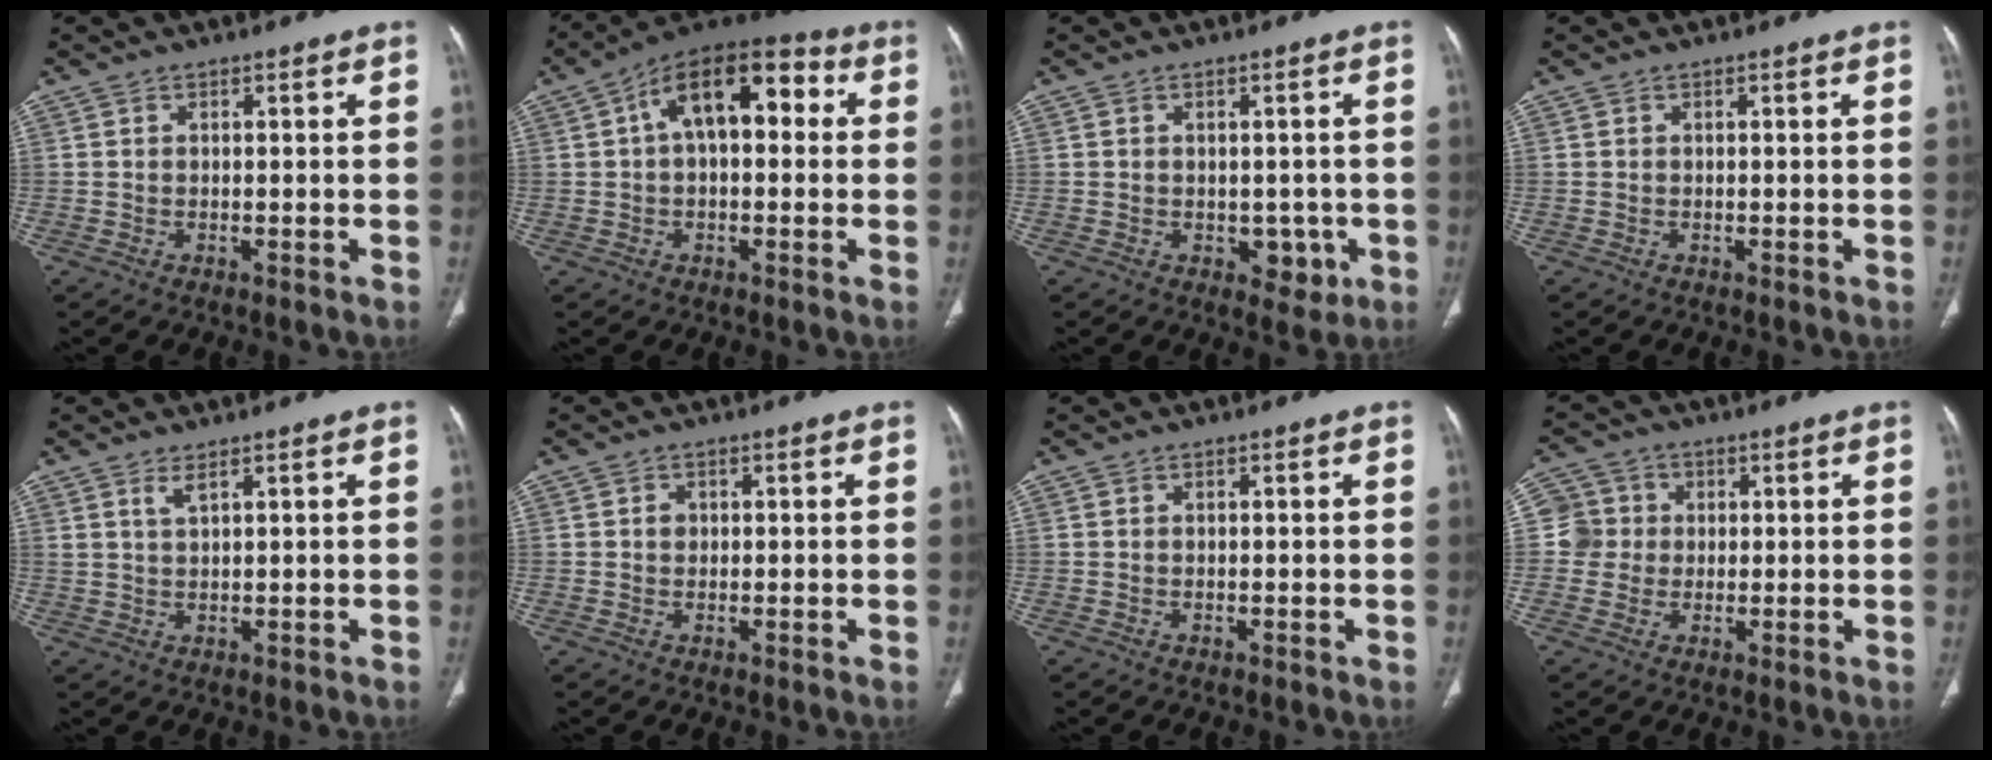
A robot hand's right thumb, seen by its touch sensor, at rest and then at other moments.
{"total": 15.2, "force": [3.1, 8.1, 12.5], "torque": [-0.173, 0.042, 0.040]}
{"total": 4.2, "force": [-1.0, 3.1, 2.6], "torque": [-0.007, 0.001, -0.006]}
{"total": 0.0}
{"total": 2.0, "force": [1.4, 0.4, 1.4], "torque": [-0.031, -0.009, 0.034]}
{"total": 1.2, "force": [0.2, 1.1, 0.5], "torque": [-0.004, 0.003, 0.002]}
{"total": 0.0}
{"total": 5.5, "force": [0.5, 5.4, 0.4], "torque": [0.024, 0.009, 0.003]}